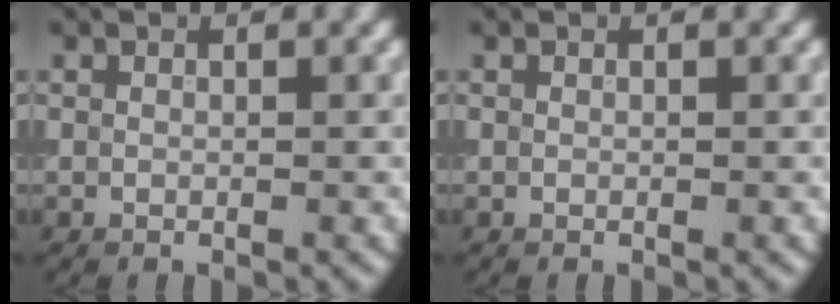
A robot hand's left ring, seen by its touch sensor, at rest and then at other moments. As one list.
[{"total": 0.0}]